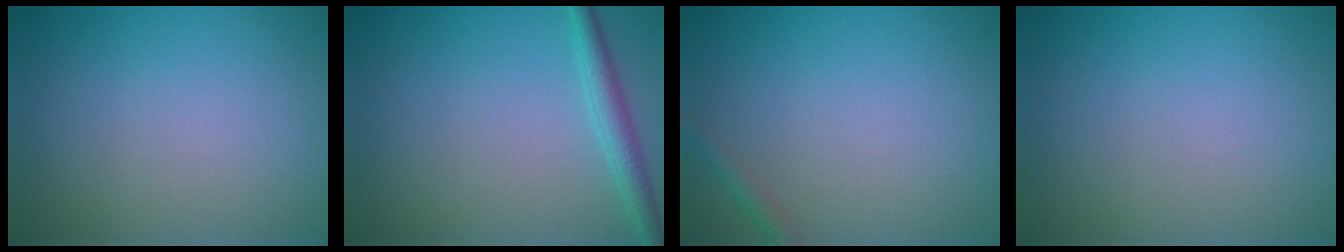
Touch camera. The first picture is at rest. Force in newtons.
{"total": 2.2, "press": 2.2, "slide": 0.1}
{"total": 1.2, "press": 1.2, "slide": 0.1}
{"total": 0.0}